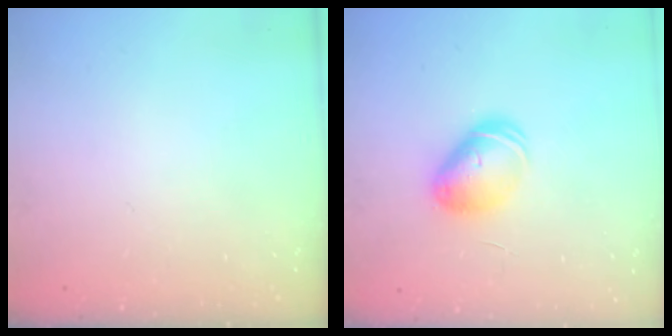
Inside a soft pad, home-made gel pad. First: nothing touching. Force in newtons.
{"total": 8.1, "press": 8.1, "slide": 0.7}